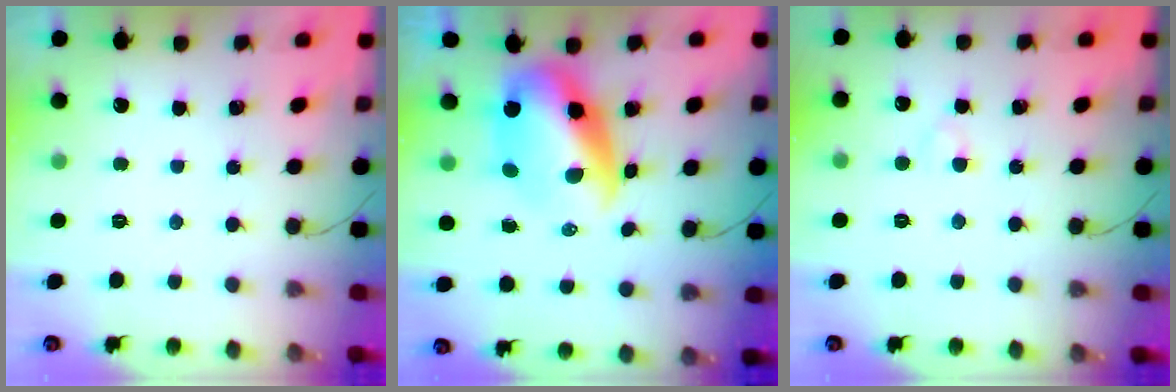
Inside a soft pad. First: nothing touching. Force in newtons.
{"total": 10.5, "press": 10.2, "slide": 2.4}
{"total": 2.4, "press": 2.2, "slide": 1.0}